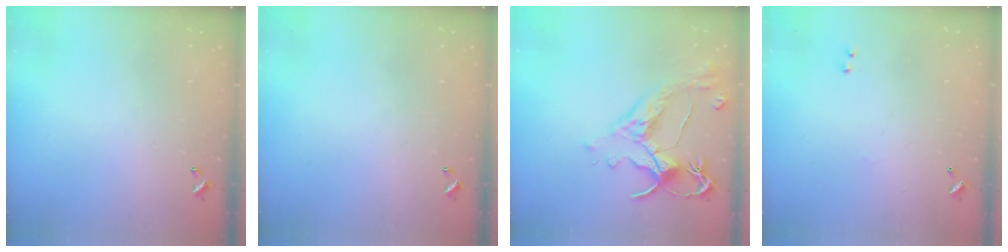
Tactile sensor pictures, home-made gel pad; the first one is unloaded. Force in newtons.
{"total": 0.0}
{"total": 3.3, "press": 3.0, "slide": 1.4}
{"total": 2.3, "press": 2.2, "slide": 0.8}